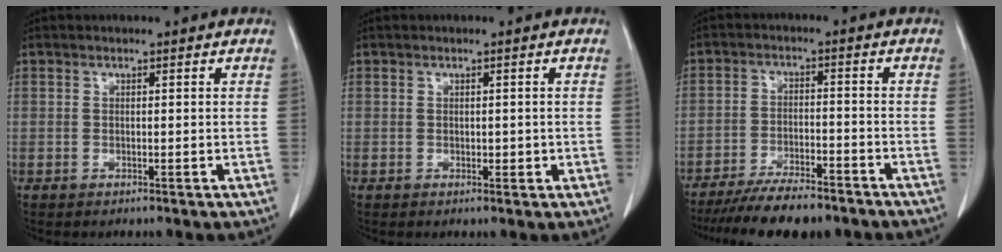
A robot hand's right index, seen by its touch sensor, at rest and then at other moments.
{"total": 1.4, "force": [-0.1, 0.9, 1.0], "torque": [-0.013, 0.001, 0.002]}
{"total": 11.3, "force": [-9.4, 2.6, 5.6], "torque": [-0.084, -0.016, -0.148]}